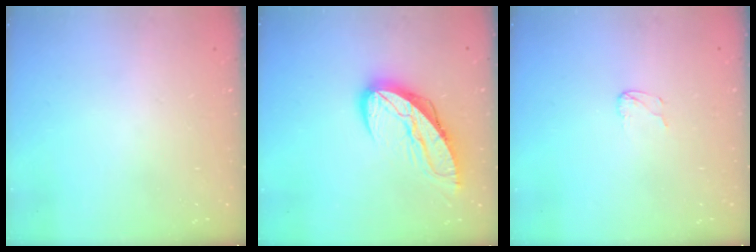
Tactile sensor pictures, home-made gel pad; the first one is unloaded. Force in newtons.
{"total": 11.1, "press": 11.1, "slide": 1.1}
{"total": 3.1, "press": 3.1, "slide": 0.3}